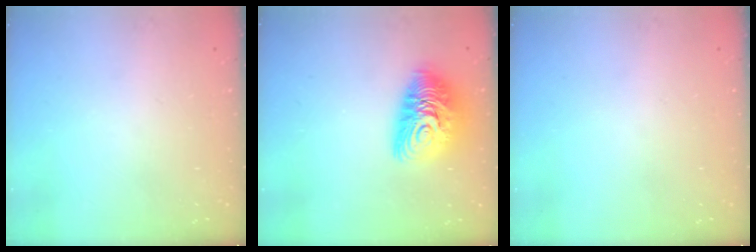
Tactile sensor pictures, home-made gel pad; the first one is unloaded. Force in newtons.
{"total": 12.9, "press": 12.9, "slide": 1.0}
{"total": 0.0}